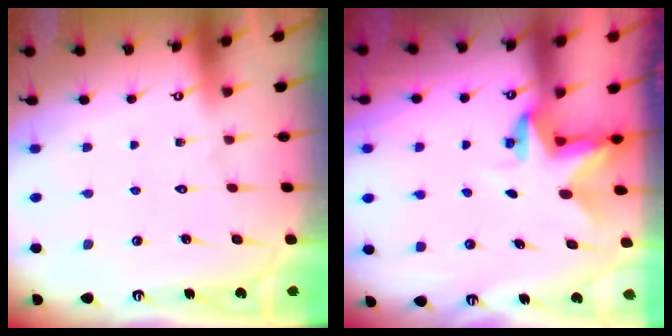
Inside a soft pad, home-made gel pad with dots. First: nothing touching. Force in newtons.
{"total": 2.8, "press": 2.8, "slide": 0.2}